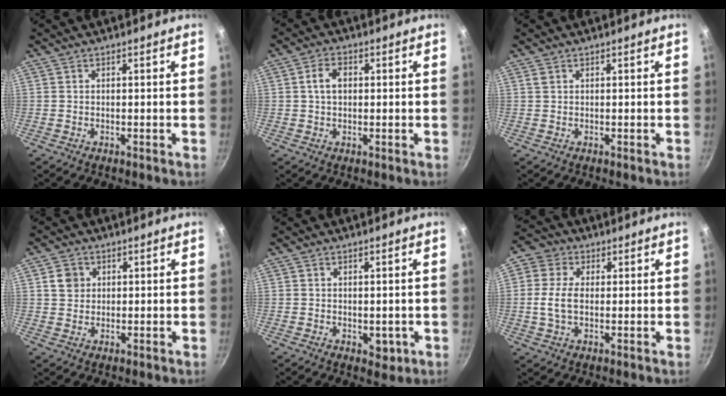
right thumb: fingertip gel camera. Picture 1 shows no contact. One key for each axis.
{"total": 4.0, "fx": 0.5, "fy": 2.7, "fz": 2.9, "tx": -0.043, "ty": 0.011, "tz": 0.004}
{"total": 0.9, "fx": 0.4, "fy": 0.7, "fz": 0.4, "tx": -0.007, "ty": 0.001, "tz": 0.006}
{"total": 3.9, "fx": 1.1, "fy": 3.4, "fz": 1.4, "tx": -0.004, "ty": 0.004, "tz": 0.017}
{"total": 2.9, "fx": -0.4, "fy": 2.0, "fz": 2.0, "tx": -0.021, "ty": -0.002, "tz": -0.002}
{"total": 7.4, "fx": 0.6, "fy": 5.4, "fz": 5.1, "tx": -0.083, "ty": 0.007, "tz": -0.002}